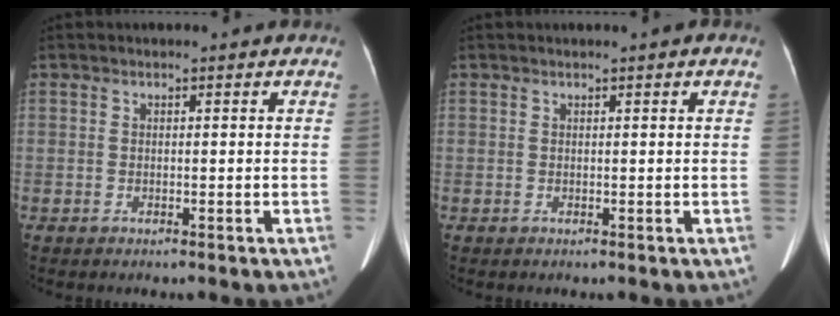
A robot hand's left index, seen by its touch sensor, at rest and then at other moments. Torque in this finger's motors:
{"motor_torque": [0.54, -0.74, 0.03, 0.04]}